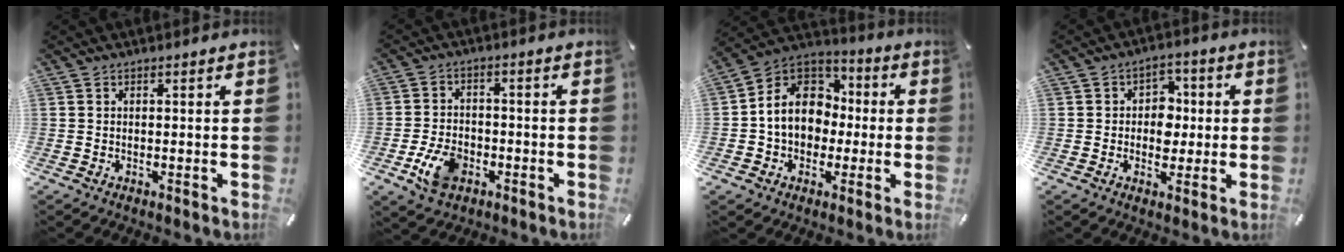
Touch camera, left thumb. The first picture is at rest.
{"total": 8.3, "force": [-3.6, 5.5, 5.1], "torque": [-0.114, 0.012, -0.066]}
{"total": 13.2, "force": [-0.5, 11.4, 6.5], "torque": [-0.141, 0.011, -0.007]}
{"total": 6.9, "force": [-0.2, 6.0, 3.4], "torque": [-0.042, 0.008, -0.007]}